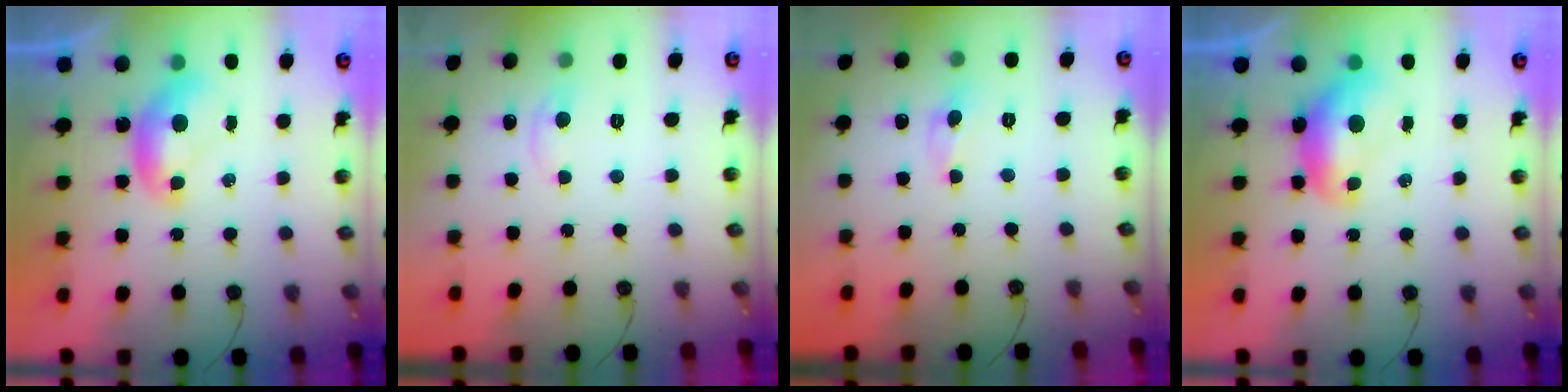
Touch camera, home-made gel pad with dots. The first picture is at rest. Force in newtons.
{"total": 1.0, "press": 0.8, "slide": 0.5}
{"total": 0.0}
{"total": 1.0, "press": 1.0, "slide": 0.4}